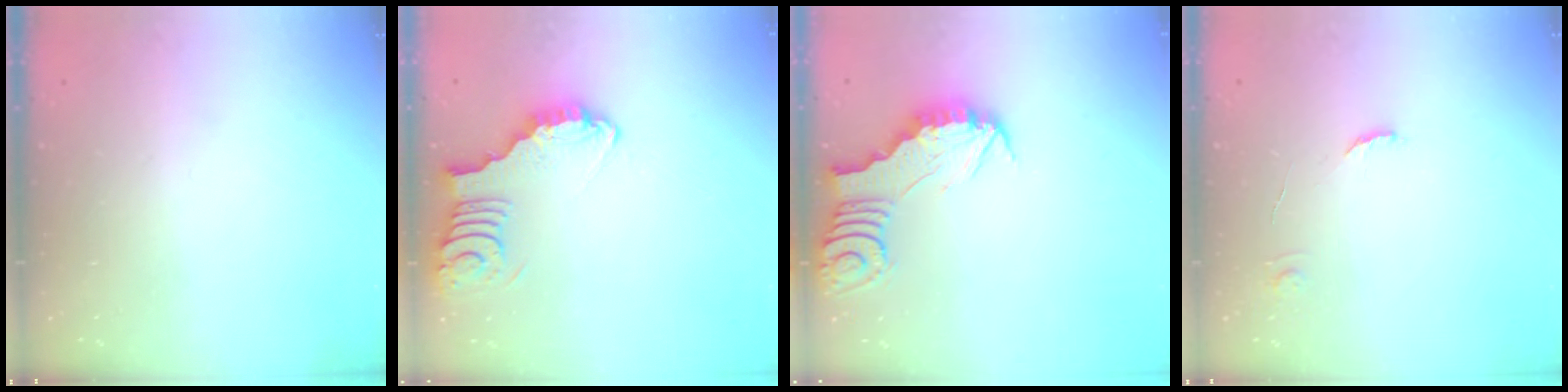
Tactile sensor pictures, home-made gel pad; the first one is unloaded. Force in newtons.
{"total": 3.8, "press": 3.7, "slide": 0.3}
{"total": 3.0, "press": 3.0, "slide": 0.3}
{"total": 6.7, "press": 6.7, "slide": 0.6}